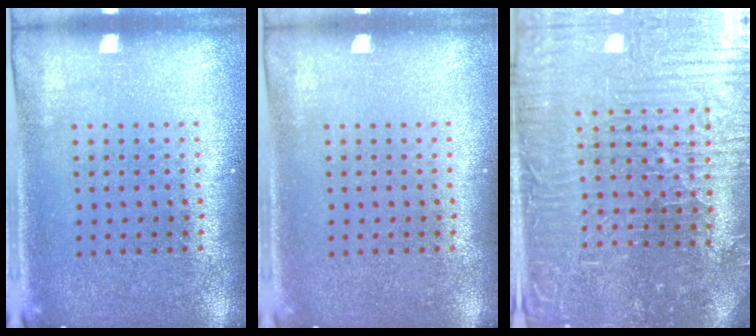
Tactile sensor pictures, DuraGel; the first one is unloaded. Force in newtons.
{"total": 0.0}
{"total": 4.4, "press": 4.4, "slide": 0.7}